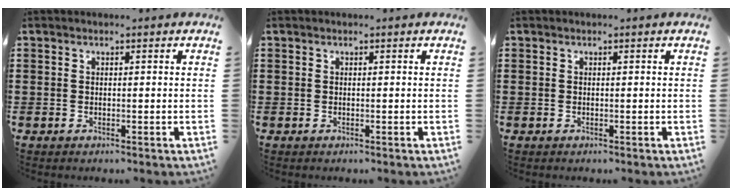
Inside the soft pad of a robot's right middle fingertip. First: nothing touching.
{"total": 0.0}
{"total": 0.0}